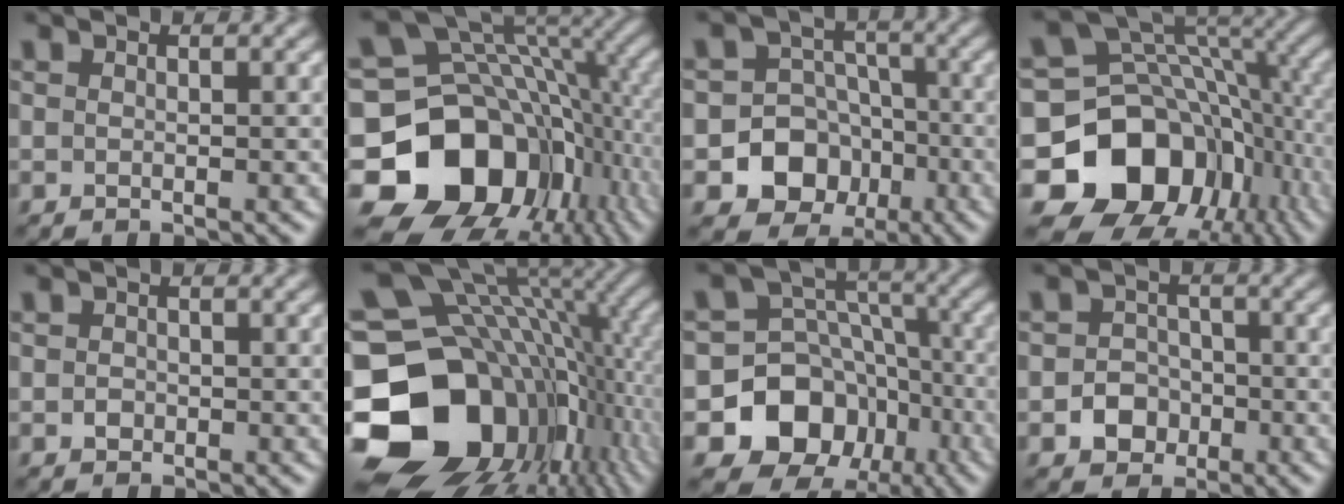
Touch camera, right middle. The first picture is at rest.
{"total": 16.3, "force": [-4.4, 13.0, 8.8], "torque": [-0.157, -0.019, -0.078]}
{"total": 9.5, "force": [-3.8, 8.4, 2.3], "torque": [-0.019, -0.014, -0.091]}
{"total": 14.6, "force": [-5.3, 11.6, 7.1], "torque": [-0.120, -0.012, -0.098]}
{"total": 0.9, "force": [-0.2, 0.8, 0.2], "torque": [-0.004, -0.003, -0.003]}
{"total": 19.6, "force": [-3.9, 15.3, 11.6], "torque": [-0.242, -0.033, -0.043]}
{"total": 9.2, "force": [-4.3, 7.5, 3.2], "torque": [-0.045, -0.007, -0.085]}
{"total": 3.1, "force": [-1.4, 2.6, 0.9], "torque": [-0.006, -0.001, -0.028]}